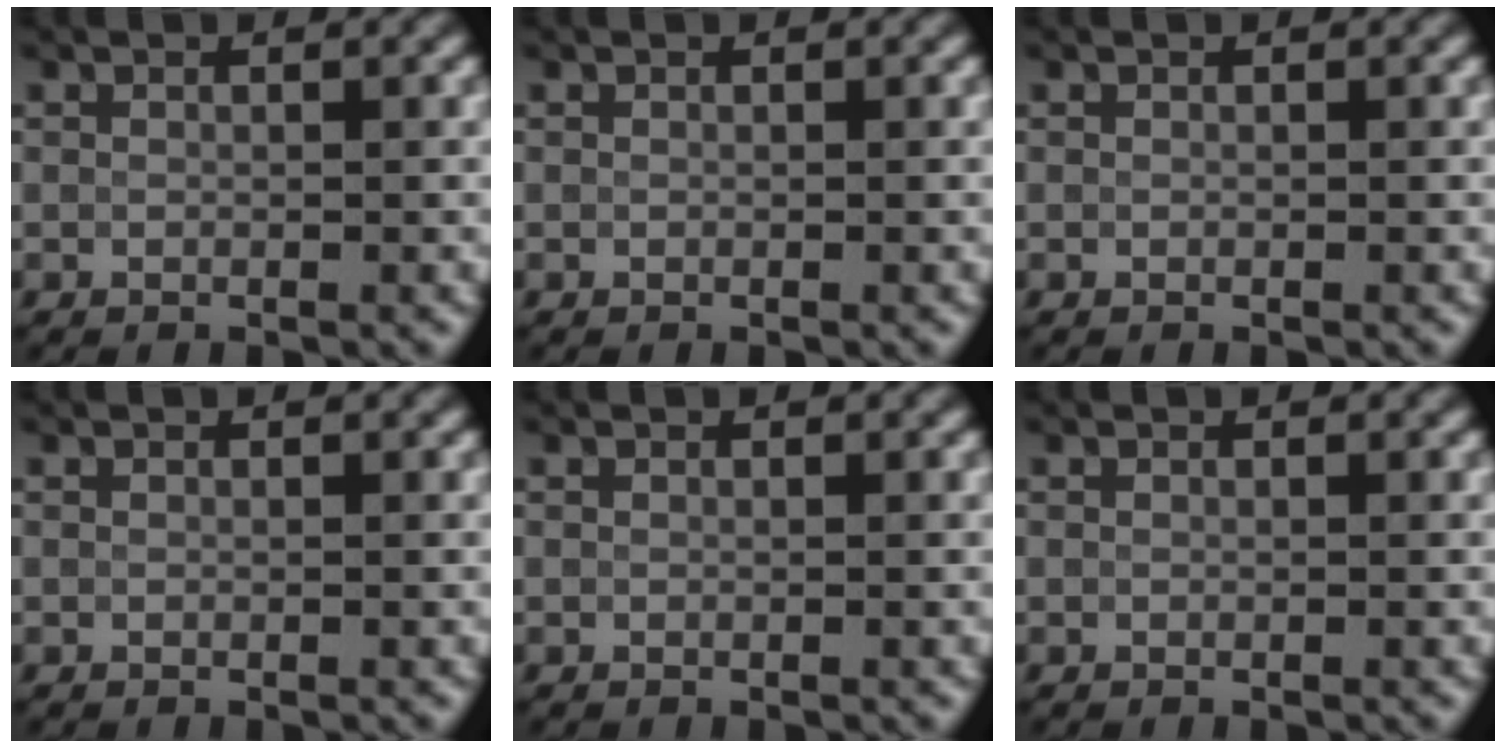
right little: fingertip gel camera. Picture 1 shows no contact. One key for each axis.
{"total": 0.0}
{"total": 0.0}
{"total": 0.0}
{"total": 0.0}
{"total": 0.0}